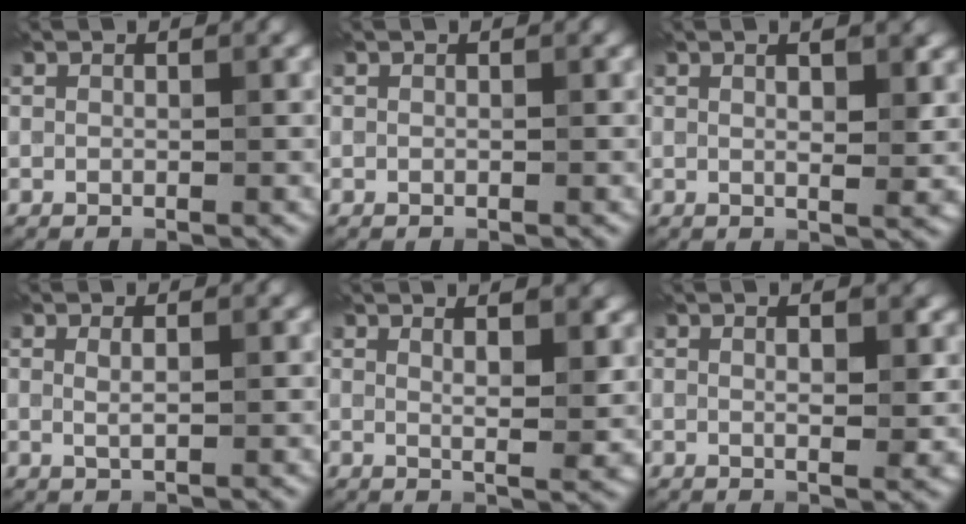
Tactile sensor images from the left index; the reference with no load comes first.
{"total": 0.0}
{"total": 4.4, "force": [1.5, 1.4, 3.8], "torque": [-0.037, 0.009, 0.008]}
{"total": 1.2, "force": [0.3, 0.4, 1.1], "torque": [-0.018, -0.001, 0.004]}
{"total": 6.3, "force": [3.2, 2.1, 5.0], "torque": [-0.043, 0.020, 0.025]}
{"total": 3.7, "force": [1.2, 1.2, 3.2], "torque": [-0.028, 0.007, 0.005]}